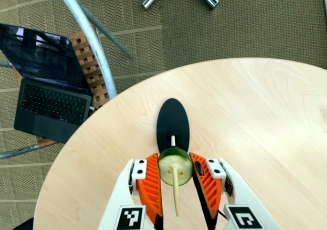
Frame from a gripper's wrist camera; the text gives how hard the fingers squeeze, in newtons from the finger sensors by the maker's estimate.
{"total": 9.5, "left": 8.9, "right": 10.1}